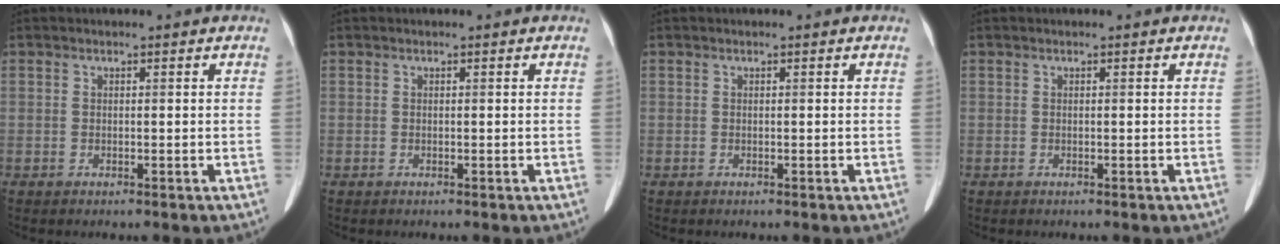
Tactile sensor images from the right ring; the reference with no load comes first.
{"total": 0.0}
{"total": 0.0}
{"total": 0.0}